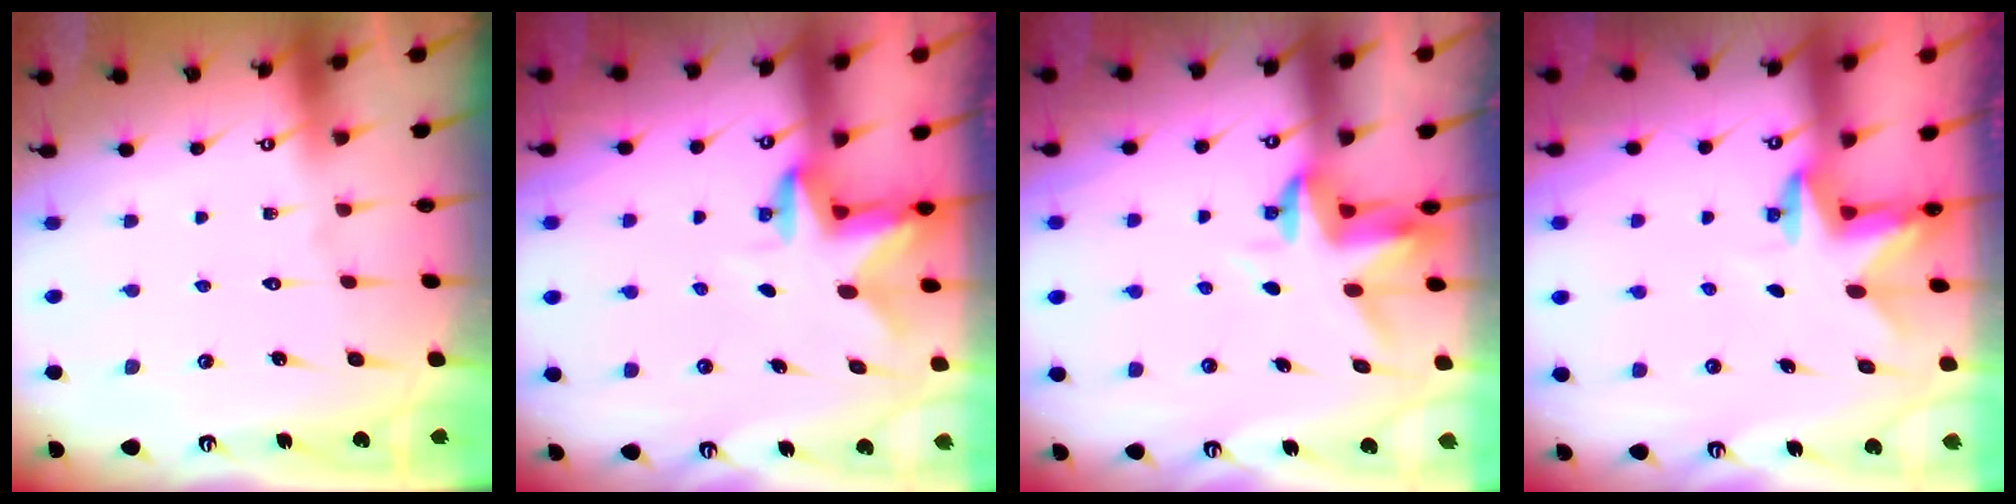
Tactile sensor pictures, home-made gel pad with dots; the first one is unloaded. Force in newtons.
{"total": 2.5, "press": 2.5, "slide": 0.5}
{"total": 3.6, "press": 3.6, "slide": 0.2}
{"total": 2.5, "press": 2.5, "slide": 0.4}